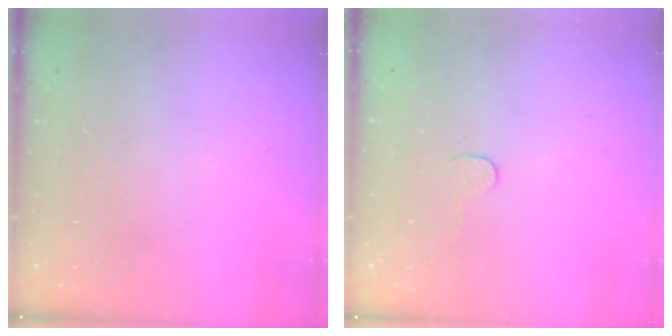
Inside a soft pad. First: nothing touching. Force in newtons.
{"total": 2.7, "press": 2.7, "slide": 0.2}